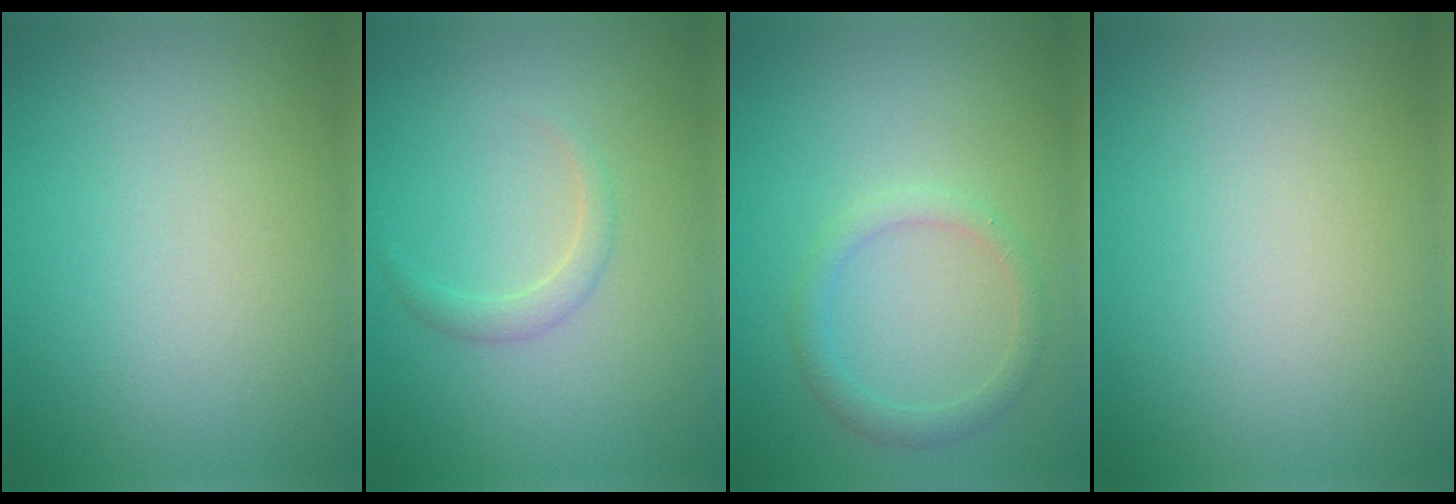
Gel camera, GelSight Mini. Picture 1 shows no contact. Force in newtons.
{"total": 1.3, "press": 1.2, "slide": 0.1}
{"total": 1.8, "press": 1.8, "slide": 0.1}
{"total": 0.0}